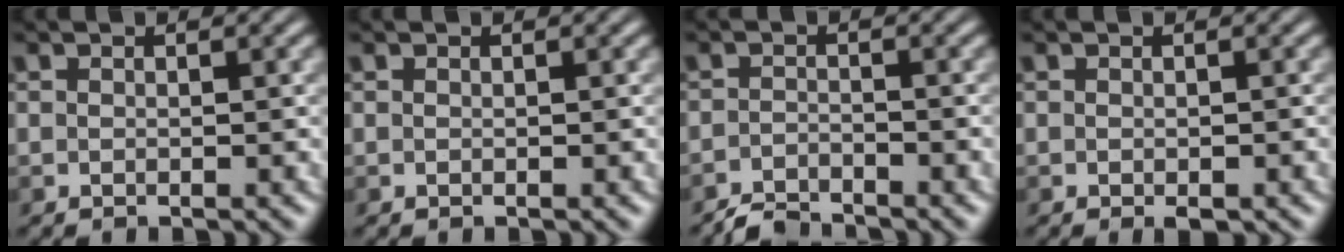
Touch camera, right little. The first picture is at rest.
{"total": 0.0}
{"total": 2.9, "force": [-2.9, 0.0, 0.1], "torque": [-0.009, 0.000, -0.059]}
{"total": 0.5, "force": [-0.4, 0.0, 0.4], "torque": [-0.007, -0.004, -0.004]}